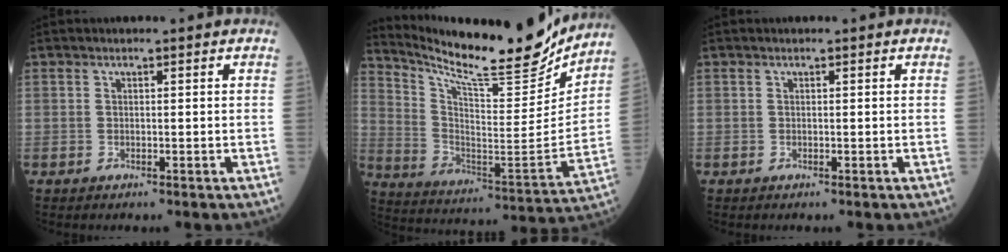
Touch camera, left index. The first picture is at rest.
{"total": 22.6, "force": [20.2, 2.1, 10.0], "torque": [-0.181, -0.058, 0.309]}
{"total": 0.0}